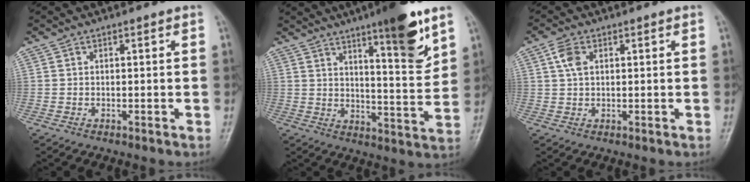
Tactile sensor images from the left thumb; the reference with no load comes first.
{"total": 13.5, "force": [8.3, 2.3, 10.4], "torque": [-0.131, -0.055, 0.123]}
{"total": 3.3, "force": [1.1, 2.0, 2.4], "torque": [-0.049, 0.007, 0.022]}